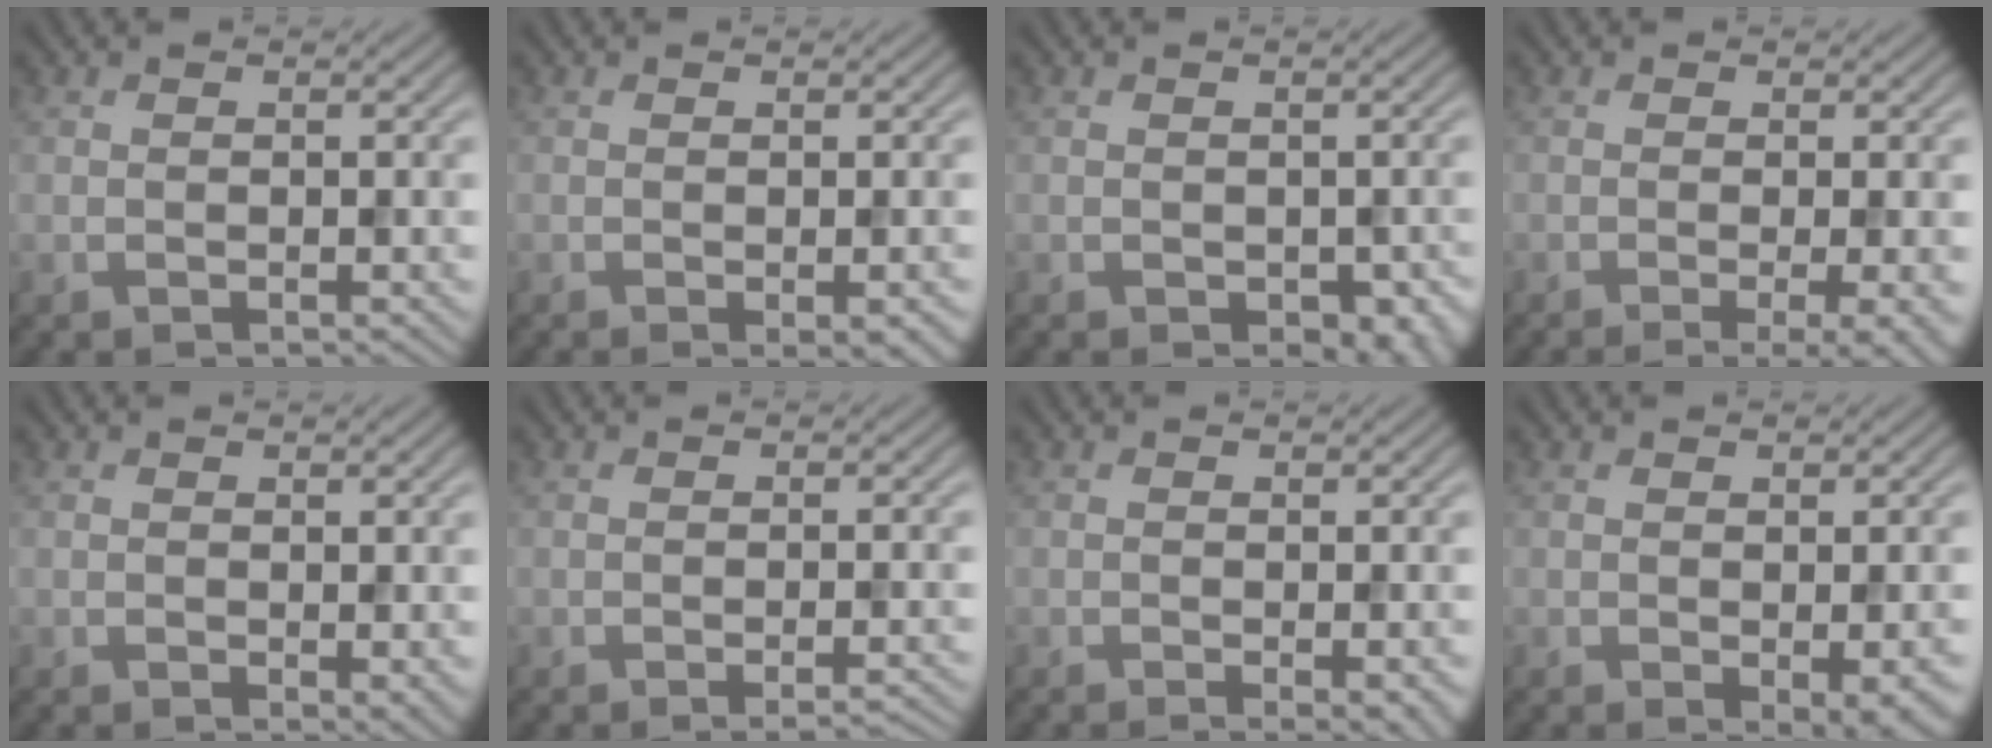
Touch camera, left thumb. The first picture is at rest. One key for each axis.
{"total": 3.1, "fx": -1.3, "fy": 0.7, "fz": 2.7, "tx": -0.037, "ty": -0.002, "tz": -0.014}
{"total": 3.8, "fx": -1.8, "fy": 2.2, "fz": 2.5, "tx": -0.034, "ty": -0.017, "tz": -0.011}
{"total": 5.2, "fx": -1.8, "fy": 1.2, "fz": 4.8, "tx": -0.064, "ty": -0.003, "tz": -0.027}
{"total": 1.7, "fx": 0.0, "fy": 0.9, "fz": 1.5, "tx": -0.020, "ty": -0.007, "tz": 0.004}
{"total": 1.7, "fx": -0.8, "fy": 0.4, "fz": 1.5, "tx": -0.016, "ty": 0.003, "tz": -0.019}
{"total": 2.8, "fx": -0.9, "fy": 0.6, "fz": 2.5, "tx": -0.033, "ty": -0.001, "tz": -0.013}
{"total": 3.5, "fx": -0.9, "fy": 0.8, "fz": 3.3, "tx": -0.050, "ty": -0.008, "tz": -0.008}